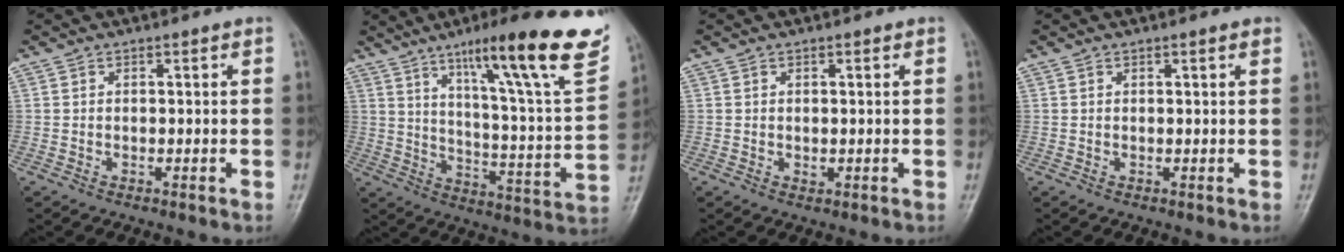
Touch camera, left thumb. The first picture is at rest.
{"total": 26.6, "force": [15.7, 3.8, 21.2], "torque": [-0.290, -0.050, 0.232]}
{"total": 1.0, "force": [0.2, 0.7, 0.6], "torque": [-0.007, -0.002, 0.005]}
{"total": 1.0, "force": [0.6, 0.1, 0.7], "torque": [-0.010, 0.000, 0.006]}